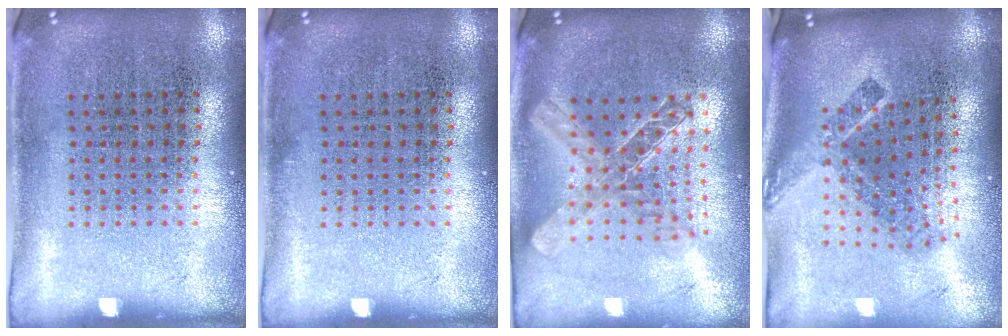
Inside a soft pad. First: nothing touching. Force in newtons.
{"total": 0.0}
{"total": 1.9, "press": 1.6, "slide": 1.0}
{"total": 2.4, "press": 1.6, "slide": 1.7}